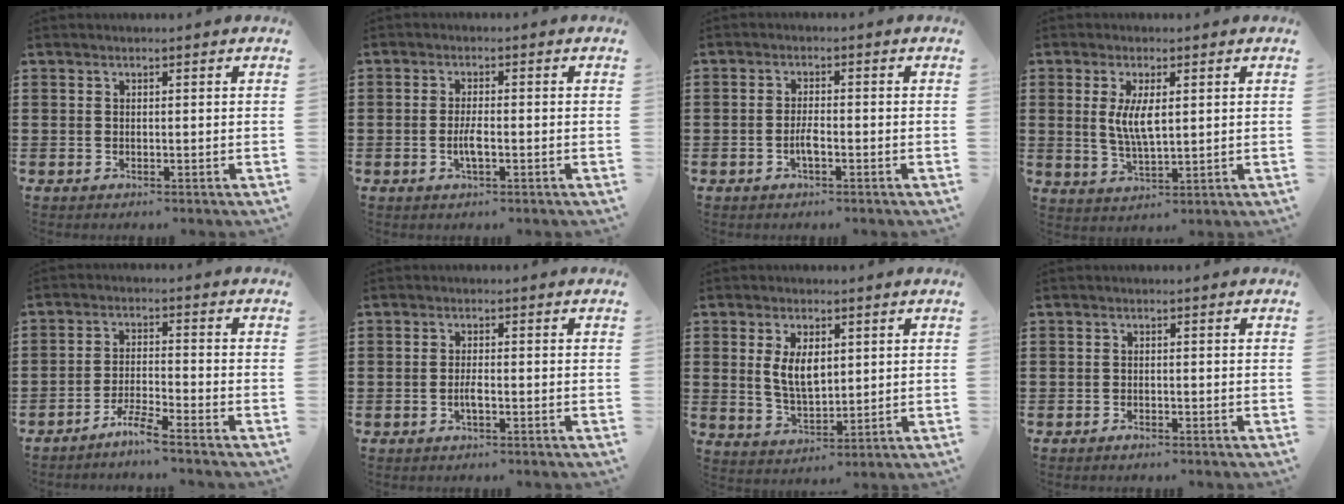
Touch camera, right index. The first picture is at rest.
{"total": 3.0, "force": [-0.9, 0.7, 2.8], "torque": [-0.065, -0.005, -0.021]}
{"total": 2.6, "force": [-1.1, 0.6, 2.3], "torque": [-0.050, -0.001, -0.022]}
{"total": 5.4, "force": [0.9, 2.0, 5.0], "torque": [-0.107, 0.003, 0.012]}
{"total": 3.9, "force": [-3.6, -0.4, 1.5], "torque": [-0.043, -0.005, -0.075]}
{"total": 2.0, "force": [-0.8, 0.4, 1.8], "torque": [-0.040, -0.003, -0.017]}
{"total": 6.0, "force": [1.3, 3.1, 4.9], "torque": [-0.095, 0.006, 0.020]}
{"total": 0.9, "force": [-0.8, 0.2, 0.3], "torque": [-0.008, -0.001, -0.016]}